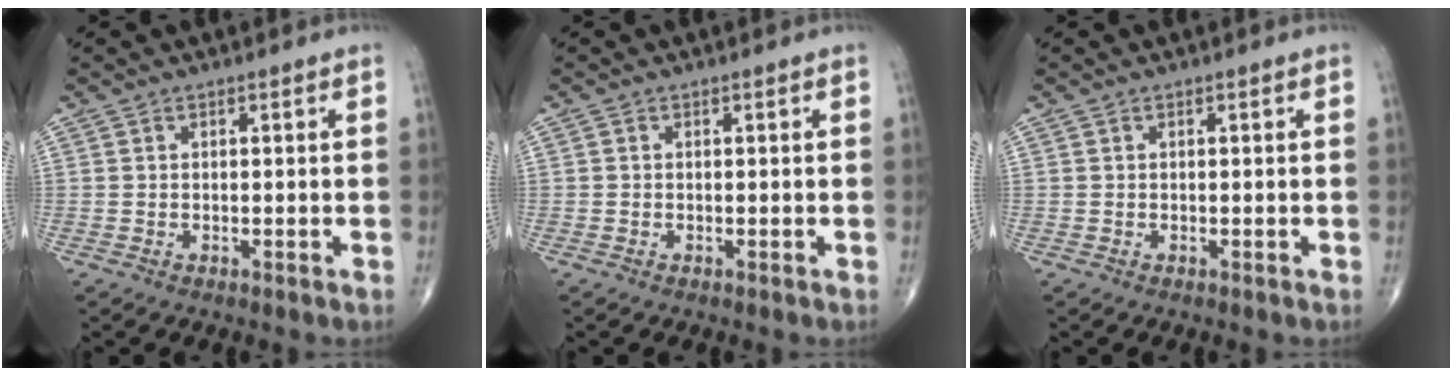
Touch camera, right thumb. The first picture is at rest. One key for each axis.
{"total": 0.0}
{"total": 0.0}